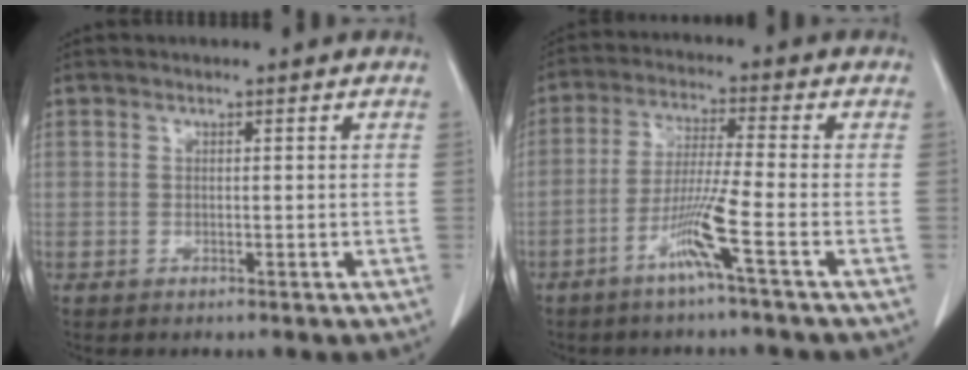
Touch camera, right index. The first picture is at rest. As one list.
[{"total": 7.2, "force": [-3.6, -1.4, 6.1], "torque": [-0.118, -0.008, -0.075]}]